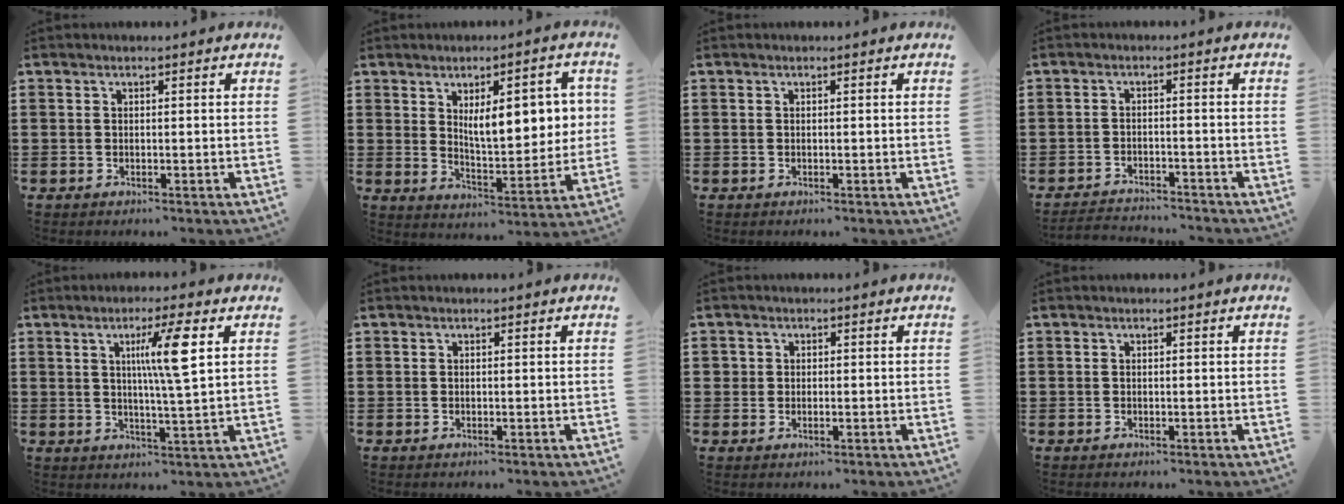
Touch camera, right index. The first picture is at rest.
{"total": 9.5, "force": [2.9, 3.7, 8.3], "torque": [-0.131, 0.001, 0.043]}
{"total": 0.0}
{"total": 2.5, "force": [-2.5, 0.1, 0.1], "torque": [-0.007, 0.000, -0.054]}
{"total": 7.6, "force": [2.5, 0.1, 7.2], "torque": [-0.136, -0.003, 0.033]}
{"total": 0.0}
{"total": 0.8, "force": [0.1, 0.7, 0.3], "torque": [-0.009, 0.002, 0.001]}
{"total": 0.0}